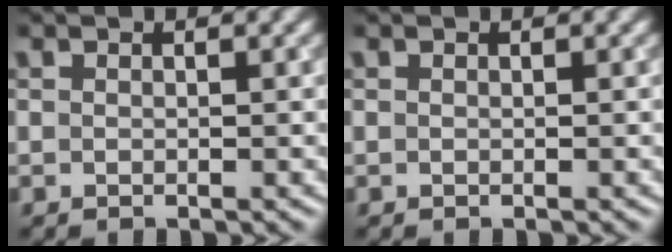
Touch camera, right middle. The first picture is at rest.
{"total": 0.0}